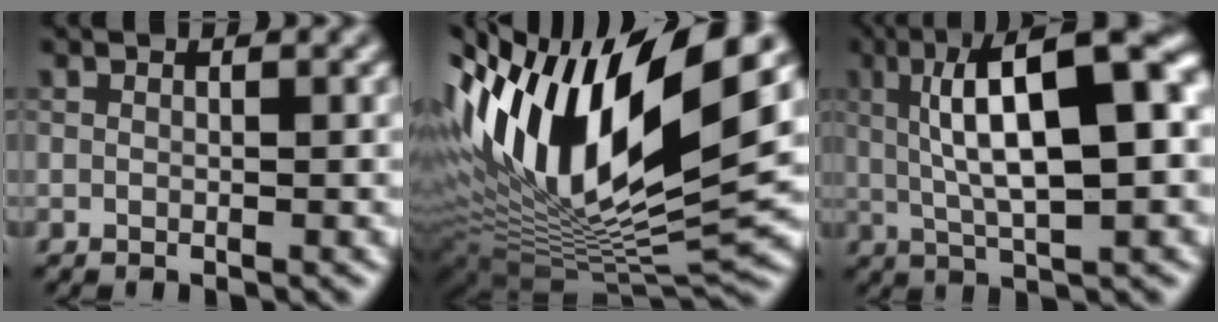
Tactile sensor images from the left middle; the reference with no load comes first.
{"total": 16.4, "force": [4.5, 6.7, 14.3], "torque": [-0.272, 0.005, 0.074]}
{"total": 12.6, "force": [2.5, 3.9, 11.8], "torque": [-0.171, 0.016, 0.034]}